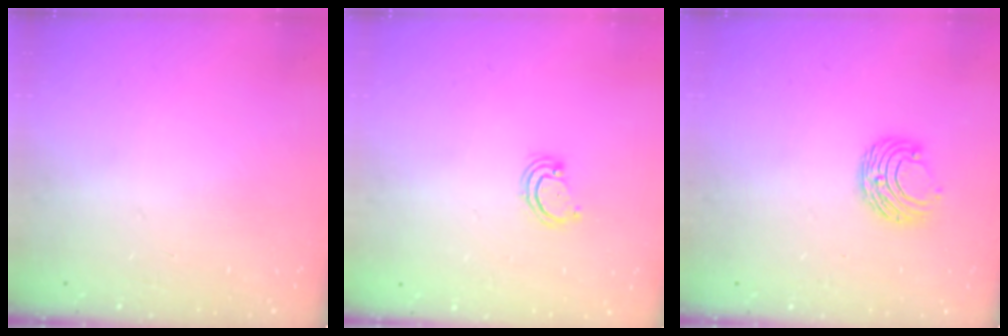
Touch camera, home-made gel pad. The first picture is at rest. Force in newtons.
{"total": 3.3, "press": 3.2, "slide": 0.4}
{"total": 7.2, "press": 7.2, "slide": 0.8}